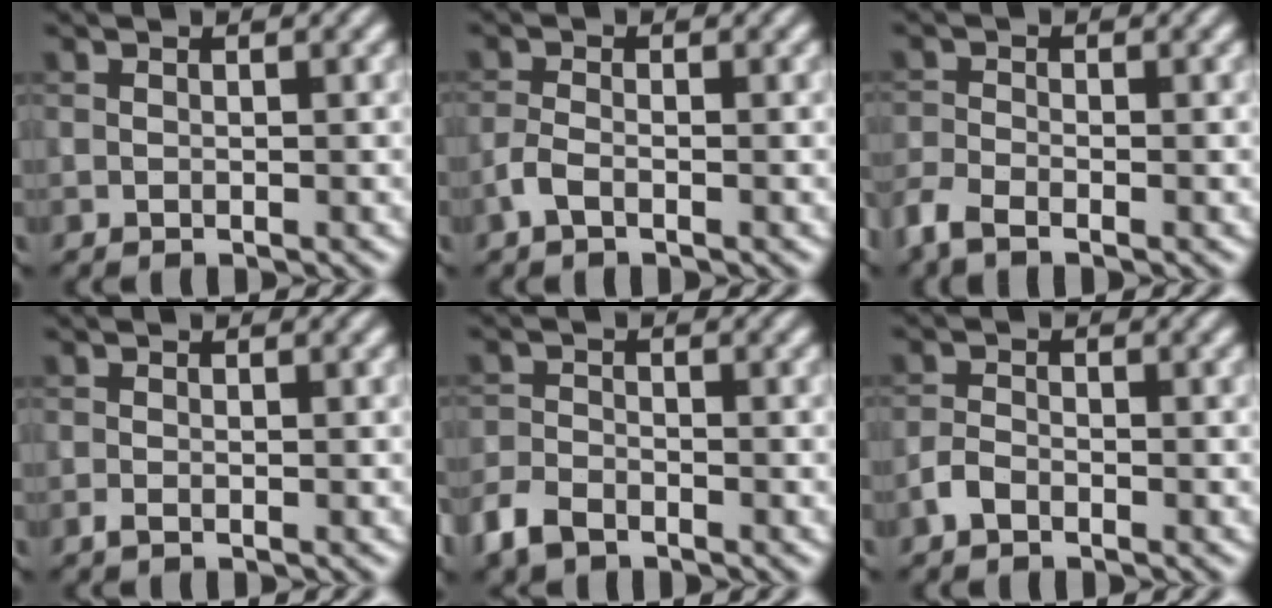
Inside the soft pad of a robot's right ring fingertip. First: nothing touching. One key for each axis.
{"total": 1.5, "fx": -0.9, "fy": 0.5, "fz": 1.2, "tx": -0.030, "ty": 0.002, "tz": -0.024}
{"total": 2.8, "fx": -2.0, "fy": 1.1, "fz": 1.5, "tx": -0.040, "ty": -0.009, "tz": -0.056}
{"total": 0.6, "fx": -0.3, "fy": 0.2, "fz": 0.5, "tx": -0.012, "ty": -0.004, "tz": -0.005}
{"total": 3.1, "fx": -2.3, "fy": 1.6, "fz": 1.3, "tx": -0.028, "ty": -0.005, "tz": -0.058}
{"total": 1.4, "fx": -1.0, "fy": 0.7, "fz": 0.8, "tx": -0.015, "ty": 0.004, "tz": -0.025}